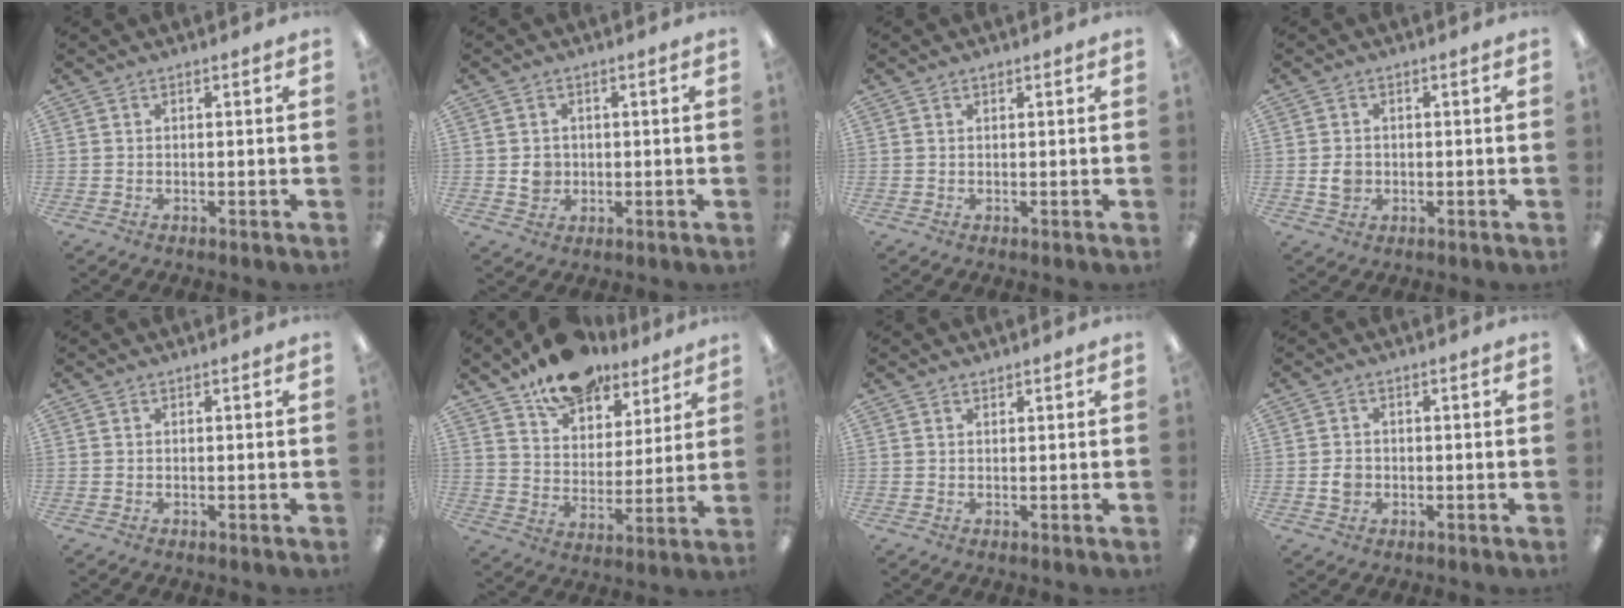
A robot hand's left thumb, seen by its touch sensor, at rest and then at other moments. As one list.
[{"total": 3.5, "force": [0.2, 3.3, 1.2], "torque": [-0.009, 0.000, 0.001]}, {"total": 0.7, "force": [0.5, 0.3, 0.3], "torque": [-0.008, 0.001, 0.010]}, {"total": 3.3, "force": [-0.2, 2.8, 1.8], "torque": [-0.023, 0.002, -0.006]}, {"total": 0.0}, {"total": 14.7, "force": [11.7, 7.3, 5.1], "torque": [-0.082, -0.076, 0.213]}, {"total": 0.9, "force": [0.8, 0.2, 0.1], "torque": [-0.003, -0.001, 0.016]}, {"total": 2.7, "force": [-0.4, 2.2, 1.4], "torque": [-0.017, 0.001, -0.010]}]